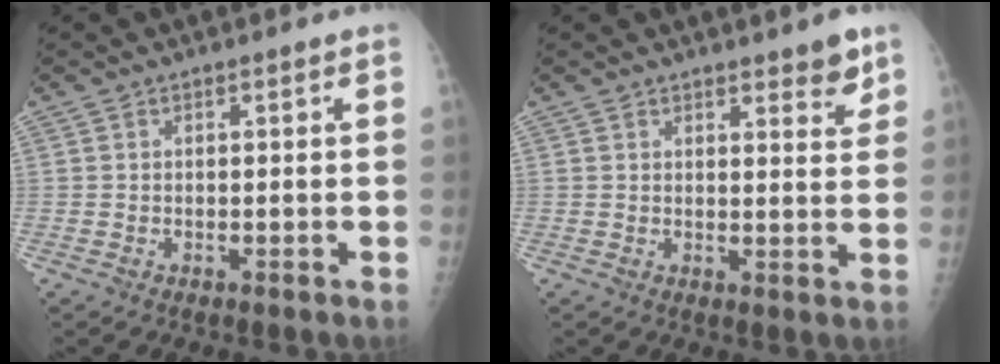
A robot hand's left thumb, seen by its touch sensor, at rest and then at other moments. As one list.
[{"total": 4.0, "force": [3.0, 1.2, 2.4], "torque": [-0.014, -0.022, 0.037]}]